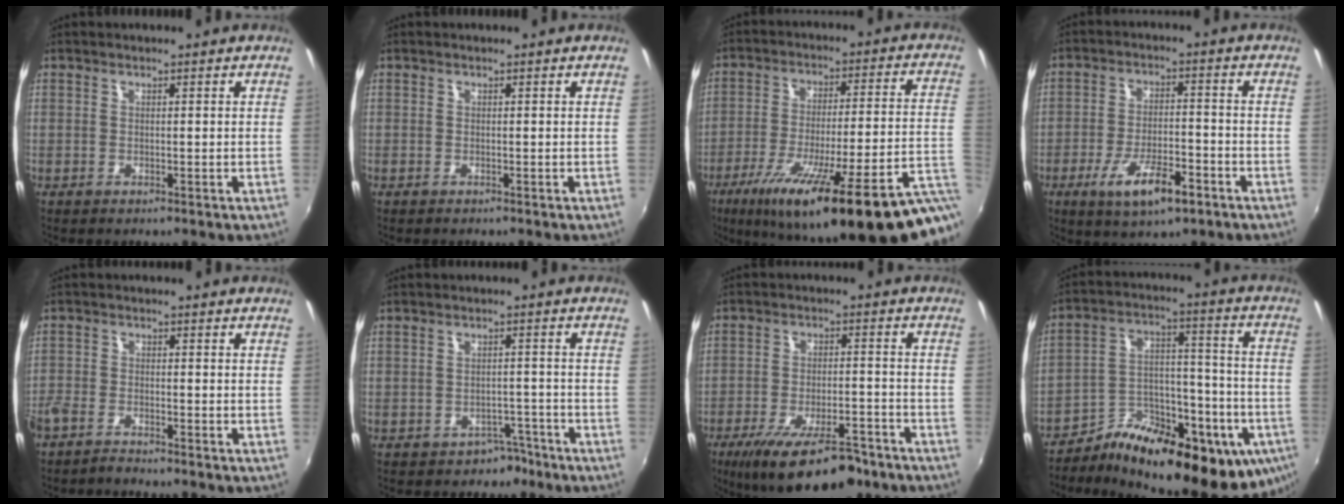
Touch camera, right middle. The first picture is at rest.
{"total": 0.0}
{"total": 29.1, "force": [-18.0, 2.9, 22.7], "torque": [-0.327, -0.067, -0.259]}
{"total": 10.2, "force": [-5.6, 3.3, 7.9], "torque": [-0.159, -0.015, -0.091]}
{"total": 4.2, "force": [-3.9, 0.9, 1.4], "torque": [-0.046, -0.012, -0.082]}
{"total": 3.6, "force": [-2.7, 2.4, 0.4], "torque": [-0.006, 0.015, -0.031]}
{"total": 16.4, "force": [-11.4, 5.5, 10.4], "torque": [-0.192, -0.029, -0.172]}
{"total": 25.1, "force": [-14.0, 11.3, 17.5], "torque": [-0.249, 0.007, -0.205]}